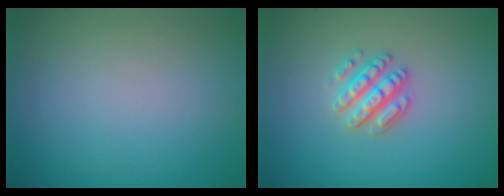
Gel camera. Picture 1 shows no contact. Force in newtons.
{"total": 2.8, "press": 2.7, "slide": 0.8}